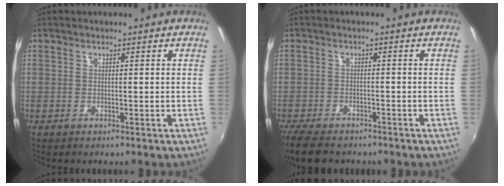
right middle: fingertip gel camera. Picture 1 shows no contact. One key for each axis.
{"total": 7.4, "fx": -6.1, "fy": 2.7, "fz": 3.3, "tx": -0.087, "ty": -0.021, "tz": -0.106}